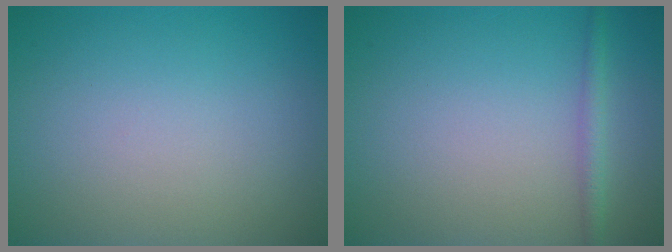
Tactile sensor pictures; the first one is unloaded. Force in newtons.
{"total": 1.5, "press": 1.5, "slide": 0.0}